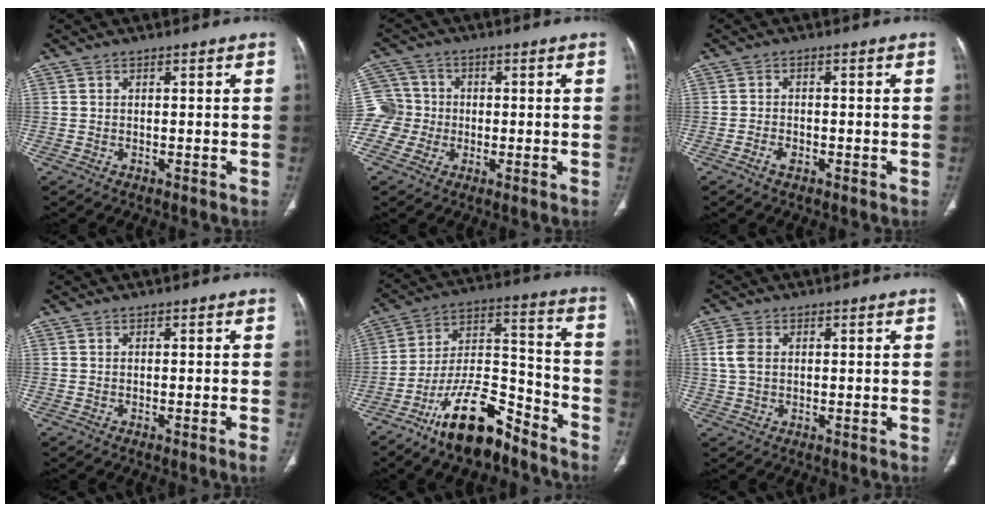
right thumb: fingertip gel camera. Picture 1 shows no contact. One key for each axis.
{"total": 7.7, "fx": -1.2, "fy": 7.6, "fz": 1.0, "tx": 0.000, "ty": 0.018, "tz": -0.027}
{"total": 1.9, "fx": -1.1, "fy": 1.1, "fz": 1.1, "tx": -0.024, "ty": 0.010, "tz": -0.020}
{"total": 1.0, "fx": -0.5, "fy": -0.3, "fz": 0.8, "tx": -0.015, "ty": -0.002, "tz": -0.007}
{"total": 16.9, "fx": -11.8, "fy": 6.4, "fz": 10.2, "tx": -0.157, "ty": 0.089, "tz": -0.209}
{"total": 4.2, "fx": 0.8, "fy": 3.0, "fz": 2.9, "tx": -0.066, "ty": 0.005, "tz": 0.014}